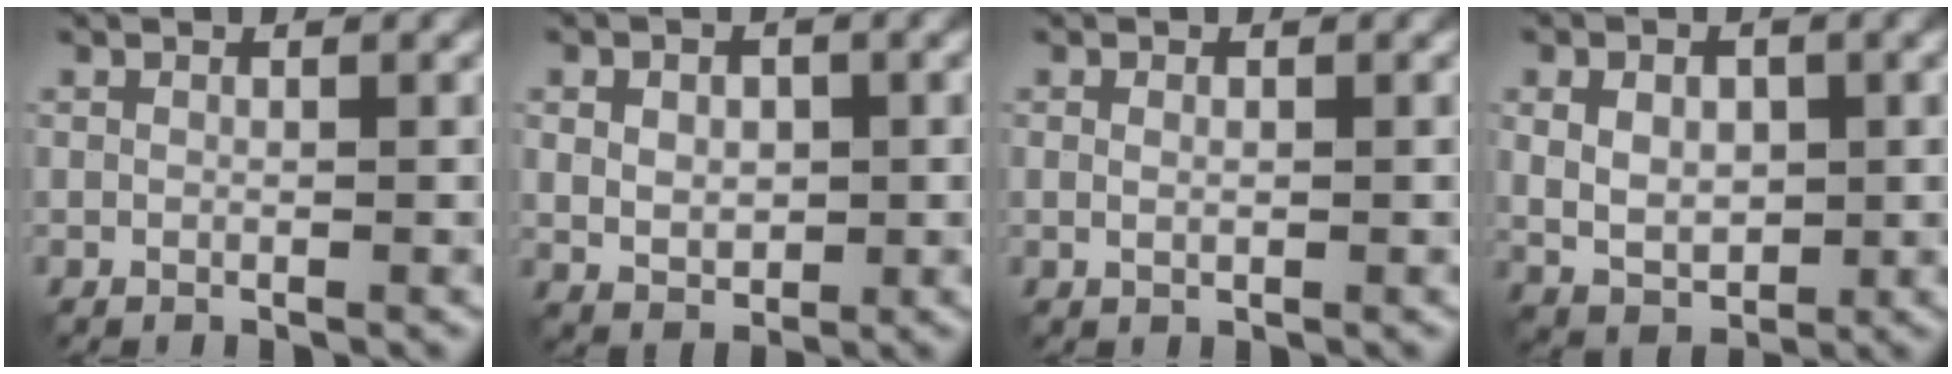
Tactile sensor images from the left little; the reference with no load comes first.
{"total": 3.3, "force": [0.3, 2.5, 2.2], "torque": [-0.038, -0.002, 0.006]}
{"total": 0.8, "force": [0.1, 0.4, 0.6], "torque": [-0.014, 0.000, 0.002]}
{"total": 4.5, "force": [0.3, 3.1, 3.2], "torque": [-0.058, -0.003, 0.011]}